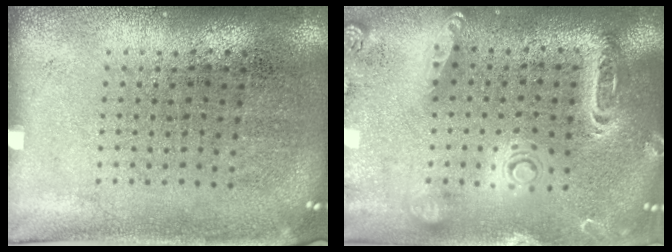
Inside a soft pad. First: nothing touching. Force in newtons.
{"total": 2.3, "press": 2.1, "slide": 0.9}